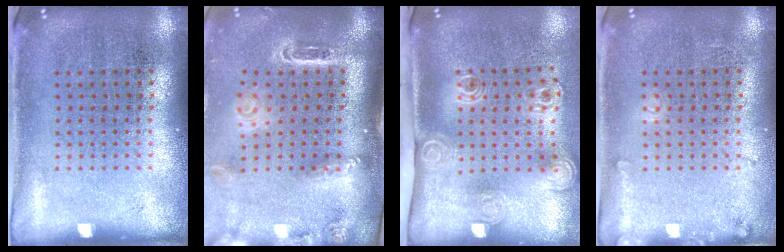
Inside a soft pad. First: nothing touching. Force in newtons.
{"total": 2.8, "press": 2.0, "slide": 1.9}
{"total": 2.2, "press": 1.6, "slide": 1.6}
{"total": 1.2, "press": 1.2, "slide": 0.1}